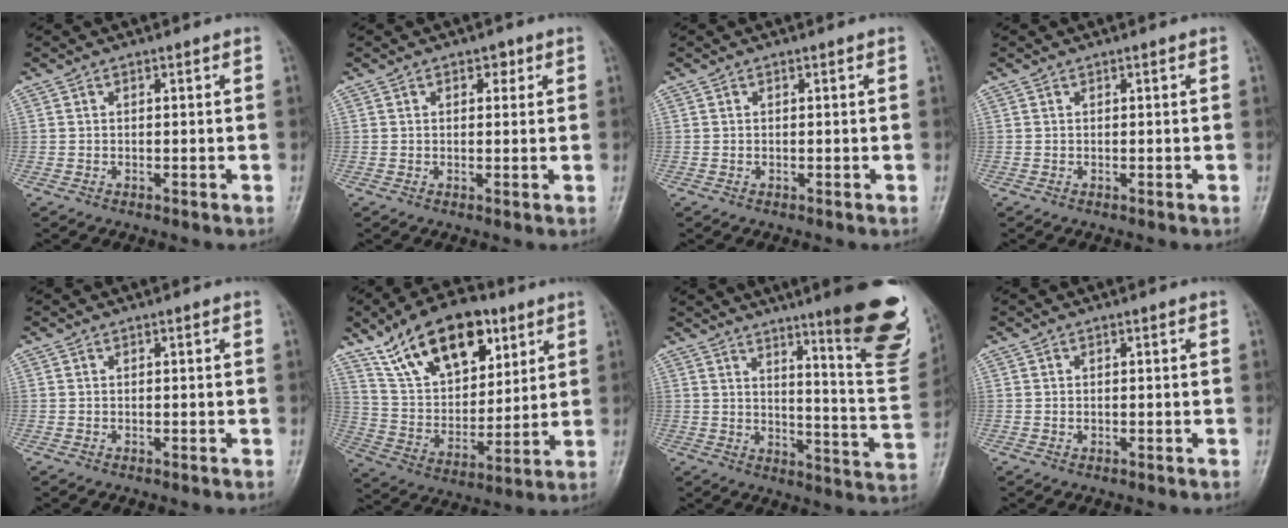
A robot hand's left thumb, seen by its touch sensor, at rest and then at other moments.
{"total": 2.1, "force": [1.0, 1.4, 1.2], "torque": [0.000, 0.000, 0.009]}
{"total": 0.0}
{"total": 0.0}
{"total": 0.0}
{"total": 20.1, "force": [11.6, 10.8, 12.4], "torque": [-0.161, -0.038, 0.208]}
{"total": 21.6, "force": [12.9, 3.2, 17.0], "torque": [-0.187, -0.079, 0.171]}
{"total": 0.5, "force": [0.0, 0.4, 0.4], "torque": [-0.005, 0.000, 0.001]}